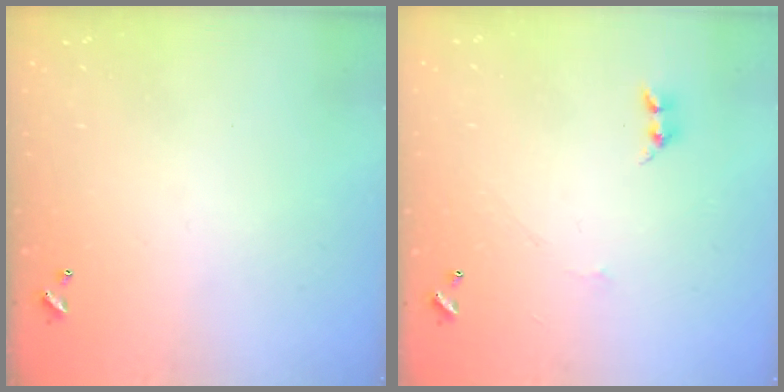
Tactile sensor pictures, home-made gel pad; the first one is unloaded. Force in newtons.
{"total": 0.9, "press": 0.8, "slide": 0.4}